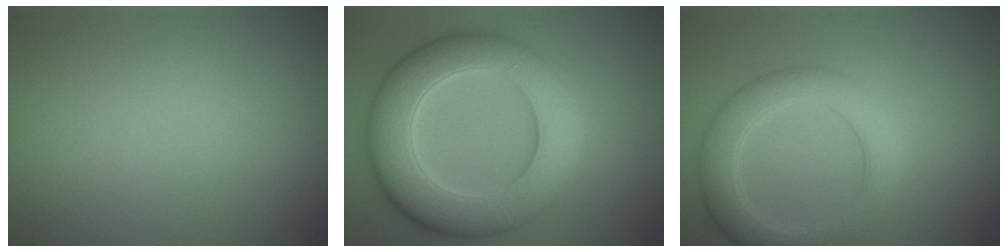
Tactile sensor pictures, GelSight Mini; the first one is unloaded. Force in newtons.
{"total": 10.1, "press": 10.1, "slide": 0.8}
{"total": 4.6, "press": 4.5, "slide": 0.5}